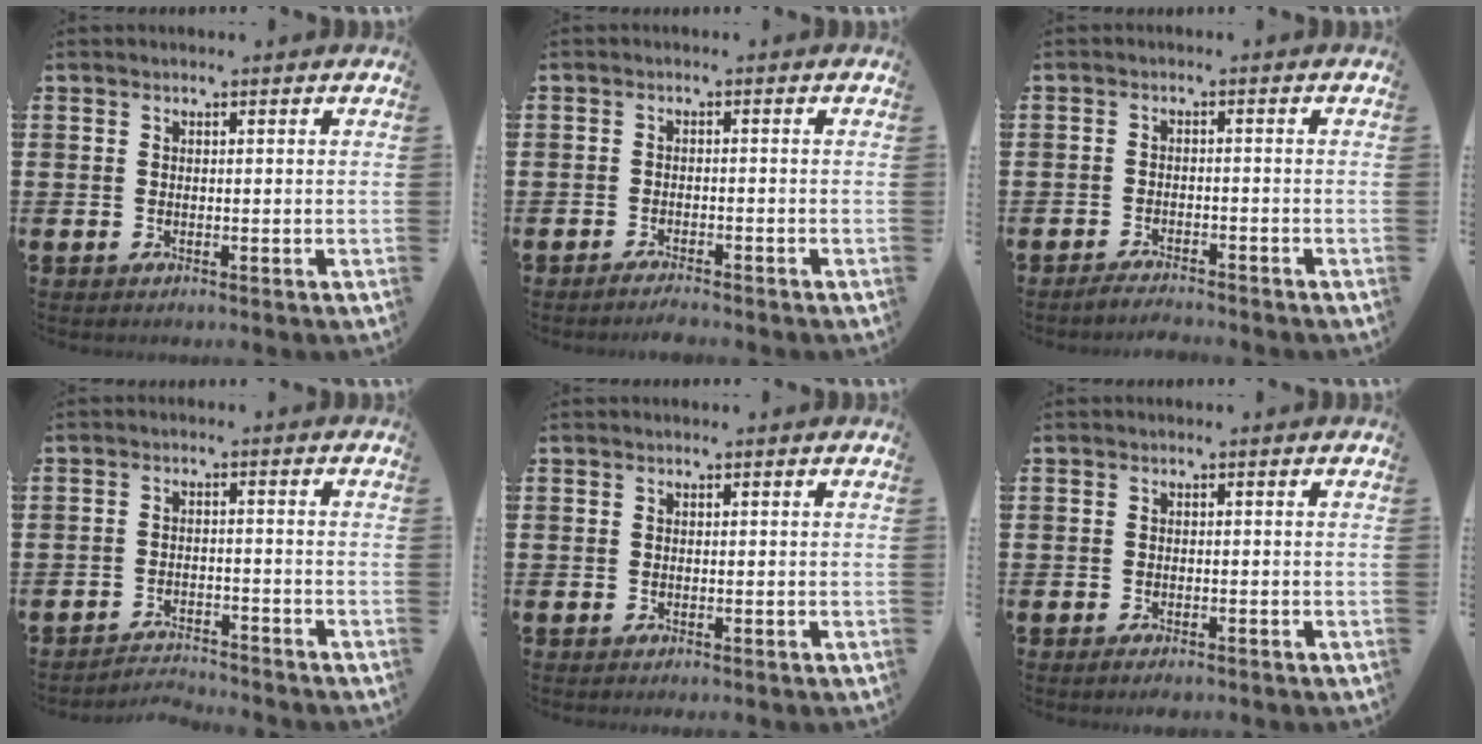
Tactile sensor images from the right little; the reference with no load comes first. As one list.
[{"total": 1.7, "force": [-1.6, 0.0, 0.5], "torque": [-0.010, 0.002, -0.032]}, {"total": 2.0, "force": [-2.0, -0.1, 0.2], "torque": [-0.006, 0.003, -0.040]}, {"total": 2.8, "force": [-2.8, 0.0, -0.2], "torque": [-0.003, 0.001, -0.060]}, {"total": 0.0}, {"total": 0.9, "force": [-0.7, 0.2, 0.4], "torque": [-0.010, -0.003, -0.015]}]